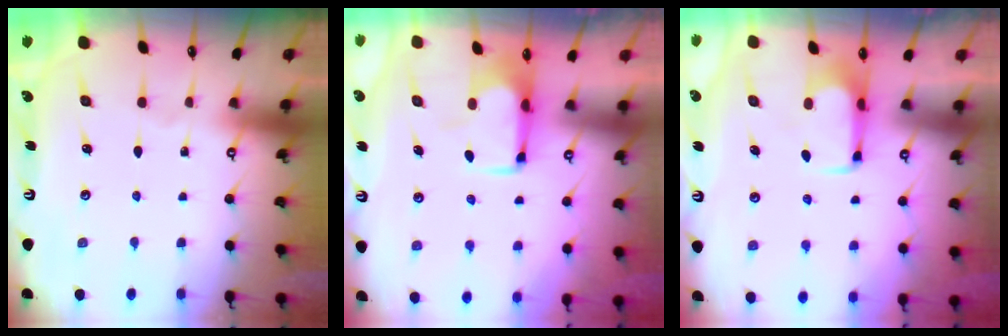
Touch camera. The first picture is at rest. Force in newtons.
{"total": 1.5, "press": 1.4, "slide": 0.6}
{"total": 2.0, "press": 2.0, "slide": 0.2}